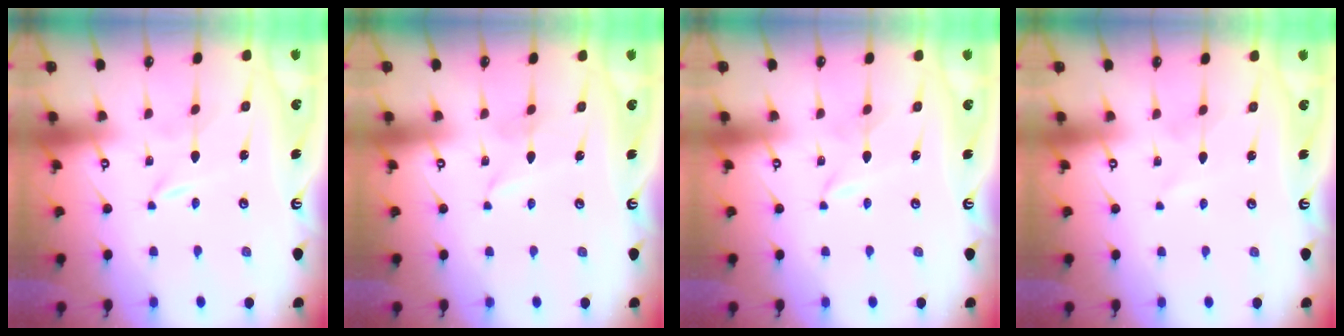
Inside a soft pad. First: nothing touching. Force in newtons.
{"total": 3.1, "press": 3.1, "slide": 0.3}
{"total": 1.3, "press": 1.3, "slide": 0.1}
{"total": 1.4, "press": 1.4, "slide": 0.1}